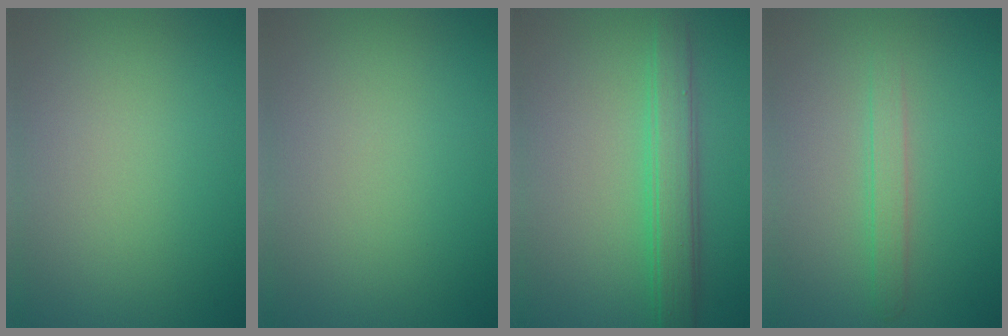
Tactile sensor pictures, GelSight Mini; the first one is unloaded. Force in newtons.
{"total": 0.0}
{"total": 3.7, "press": 3.7, "slide": 0.1}
{"total": 1.8, "press": 1.8, "slide": 0.1}